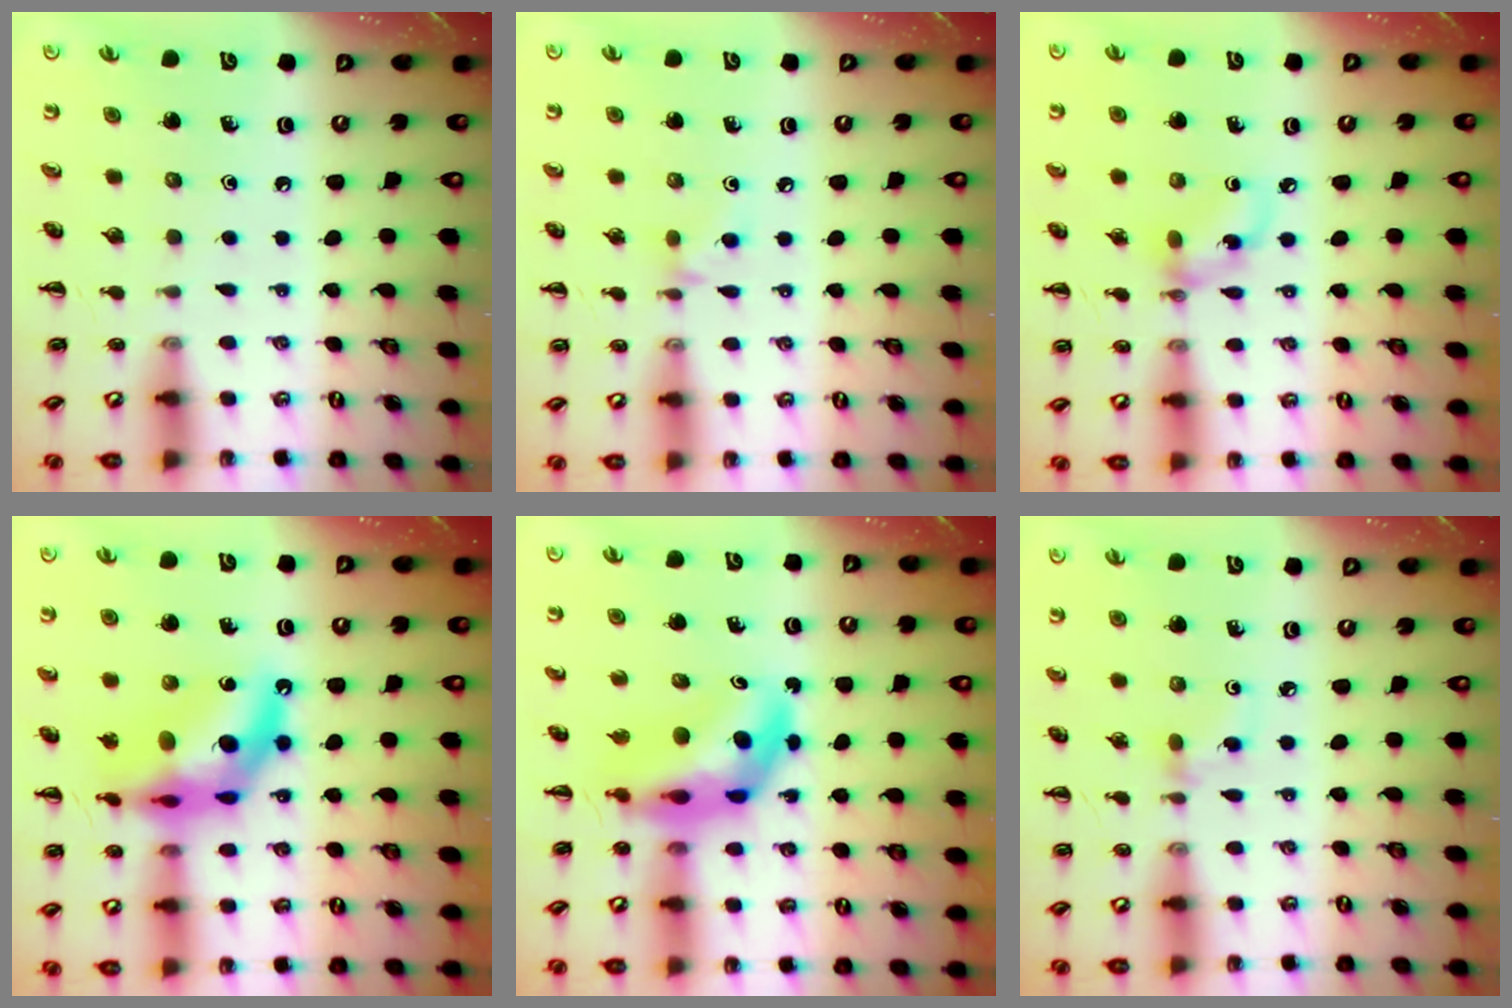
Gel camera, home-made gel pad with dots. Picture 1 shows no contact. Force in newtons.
{"total": 4.6, "press": 4.3, "slide": 1.5}
{"total": 6.3, "press": 6.3, "slide": 0.5}
{"total": 16.4, "press": 15.9, "slide": 4.0}
{"total": 9.5, "press": 9.0, "slide": 3.2}
{"total": 2.6, "press": 2.4, "slide": 1.0}